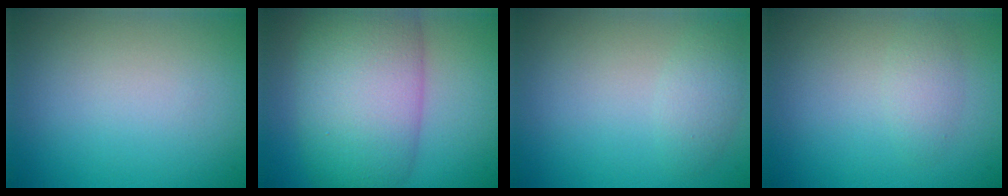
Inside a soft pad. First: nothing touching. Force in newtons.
{"total": 11.0, "press": 11.0, "slide": 0.1}
{"total": 1.7, "press": 1.7, "slide": 0.1}
{"total": 1.5, "press": 1.5, "slide": 0.0}